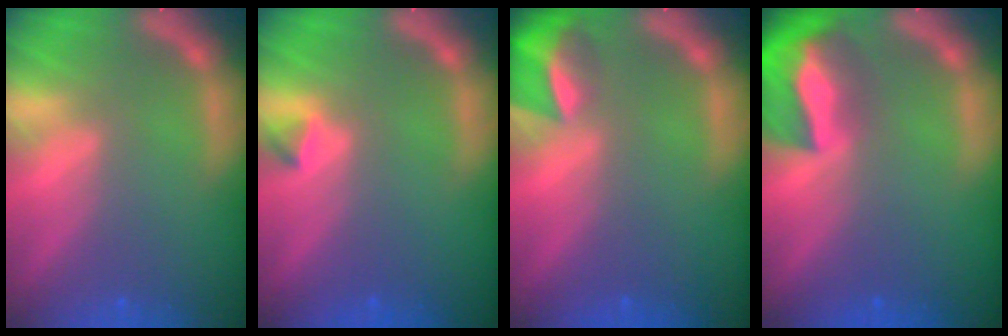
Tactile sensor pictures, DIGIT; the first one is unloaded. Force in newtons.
{"total": 0.9}
{"total": 4.9}
{"total": 10.0}